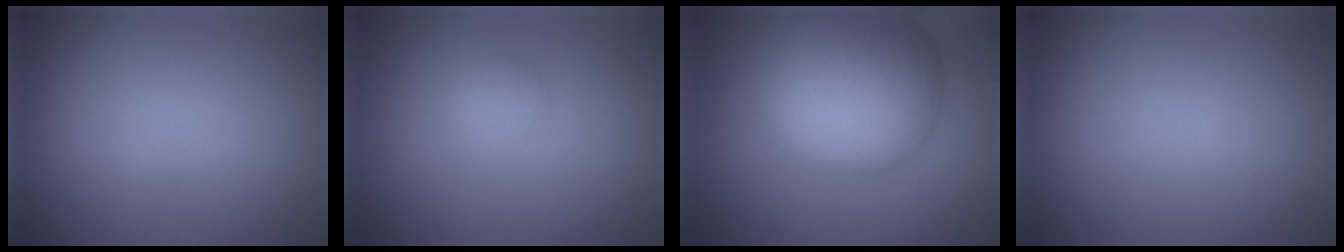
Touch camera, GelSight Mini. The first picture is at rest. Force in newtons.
{"total": 1.1, "press": 1.1, "slide": 0.0}
{"total": 12.4, "press": 12.4, "slide": 0.7}
{"total": 0.0}